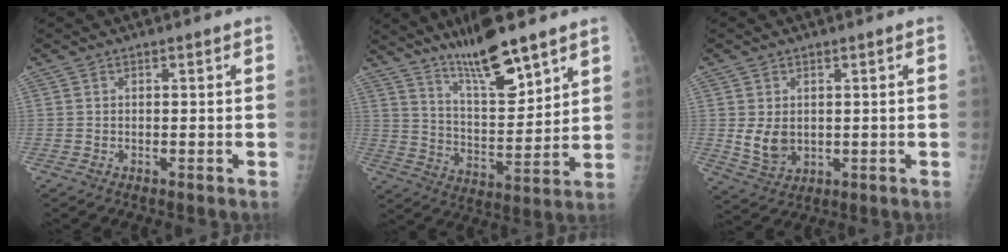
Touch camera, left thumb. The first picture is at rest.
{"total": 14.1, "force": [10.3, 3.2, 9.1], "torque": [-0.137, -0.069, 0.188]}
{"total": 5.6, "force": [0.5, 4.2, 3.7], "torque": [-0.051, -0.014, 0.024]}